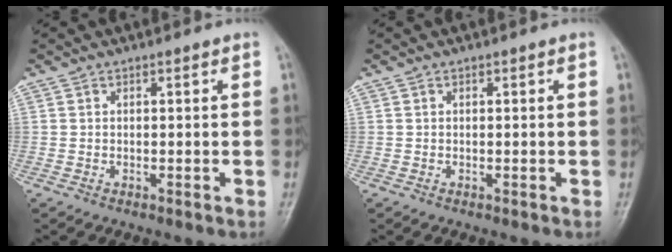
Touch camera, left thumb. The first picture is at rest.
{"total": 0.0}